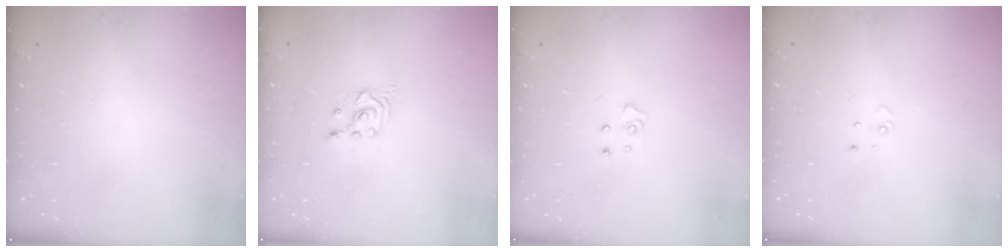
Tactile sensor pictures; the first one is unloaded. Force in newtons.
{"total": 2.5, "press": 2.5, "slide": 0.3}
{"total": 4.2, "press": 4.1, "slide": 0.4}
{"total": 2.5, "press": 2.5, "slide": 0.2}